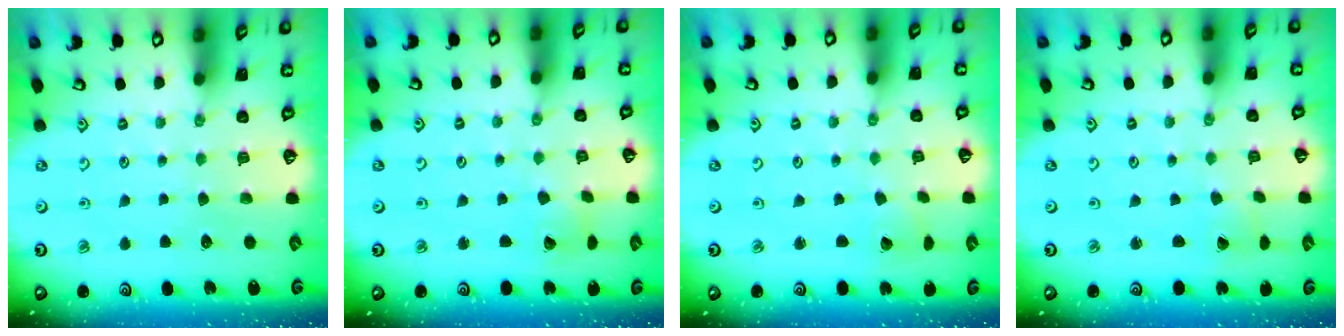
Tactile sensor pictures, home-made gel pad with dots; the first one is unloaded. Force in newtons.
{"total": 3.6, "press": 3.6, "slide": 0.3}
{"total": 2.3, "press": 2.3, "slide": 0.2}
{"total": 0.7, "press": 0.7, "slide": 0.1}